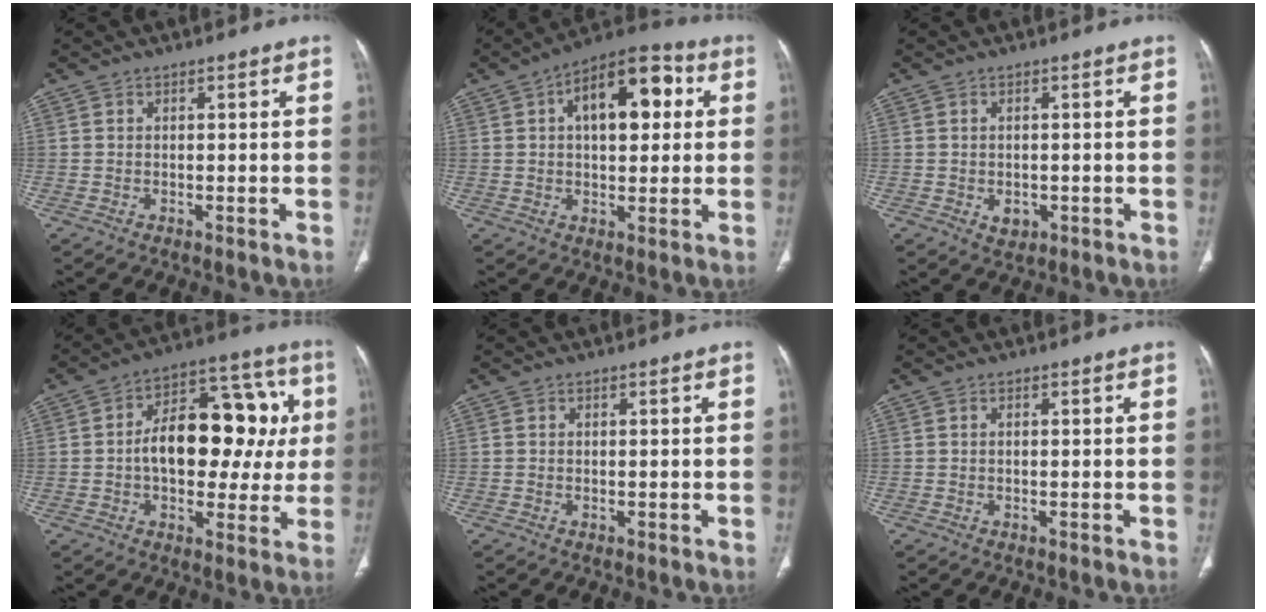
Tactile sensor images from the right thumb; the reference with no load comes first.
{"total": 15.0, "force": [3.7, 7.9, 12.1], "torque": [-0.147, 0.022, 0.050]}
{"total": 2.6, "force": [-0.7, 2.0, 1.6], "torque": [-0.014, 0.001, -0.002]}
{"total": 19.8, "force": [1.2, 11.7, 15.9], "torque": [-0.187, 0.037, 0.016]}
{"total": 0.0}
{"total": 0.0}